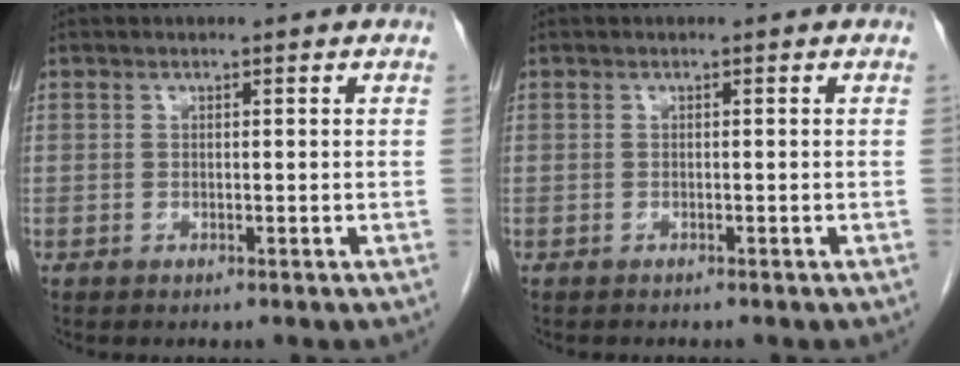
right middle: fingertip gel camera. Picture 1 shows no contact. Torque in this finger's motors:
{"motor_torque": [-0.19, -0.28, 0.00, 0.00]}